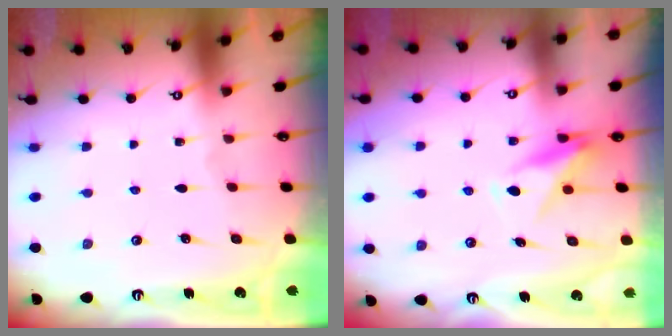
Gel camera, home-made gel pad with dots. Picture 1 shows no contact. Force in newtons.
{"total": 9.7, "press": 9.7, "slide": 0.7}